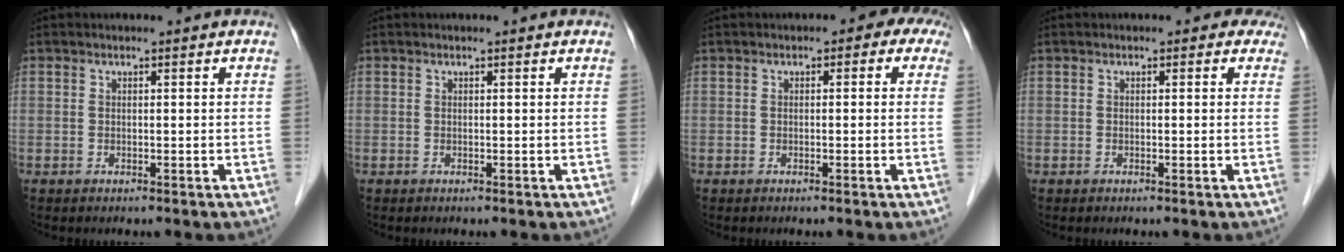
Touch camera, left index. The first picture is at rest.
{"total": 0.0}
{"total": 3.1, "force": [0.7, 1.9, 2.3], "torque": [-0.011, 0.023, -0.004]}
{"total": 1.2, "force": [0.7, 1.0, 0.2], "torque": [0.008, -0.002, -0.009]}